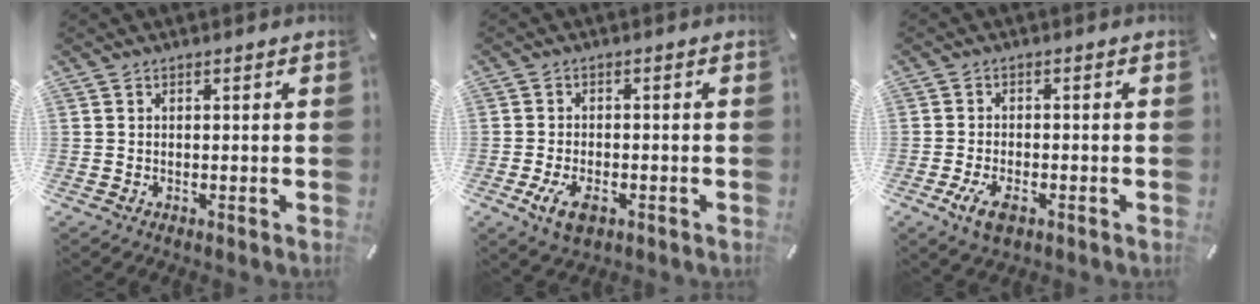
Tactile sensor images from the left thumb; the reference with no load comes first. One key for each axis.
{"total": 5.3, "fx": -2.1, "fy": 3.0, "fz": 3.8, "tx": -0.094, "ty": 0.000, "tz": -0.043}
{"total": 4.9, "fx": -2.2, "fy": 2.3, "fz": 3.7, "tx": -0.083, "ty": -0.001, "tz": -0.042}